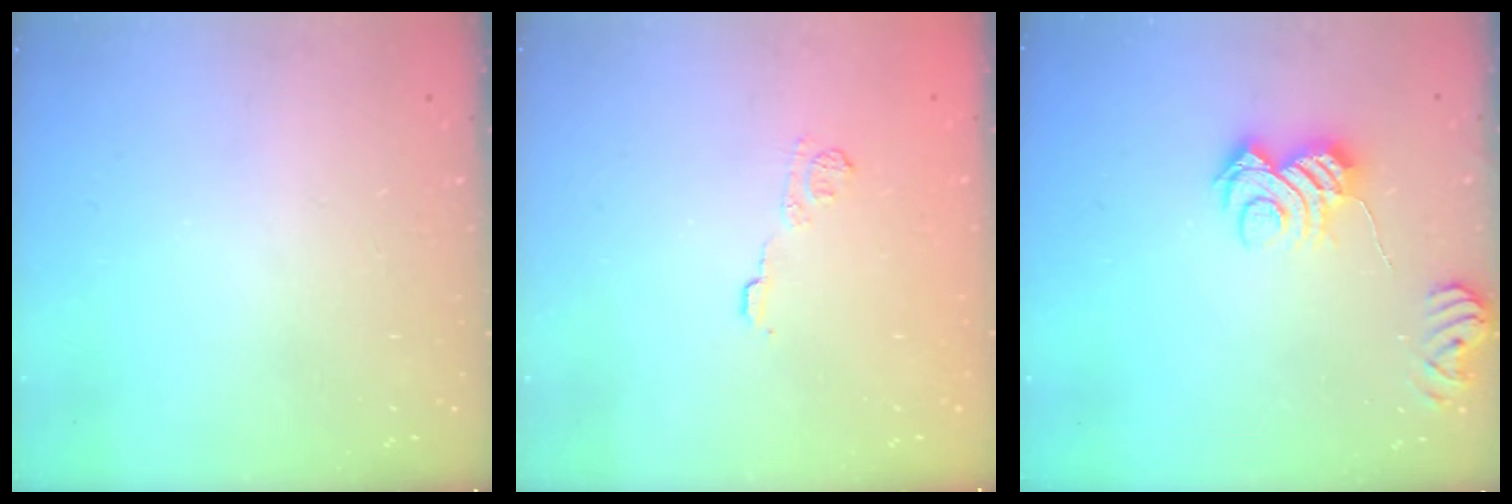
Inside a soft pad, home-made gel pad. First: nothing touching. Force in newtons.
{"total": 6.7, "press": 6.6, "slide": 1.1}
{"total": 7.7, "press": 7.7, "slide": 0.4}